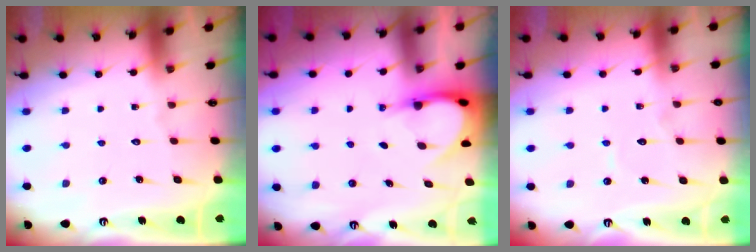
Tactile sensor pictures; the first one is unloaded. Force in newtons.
{"total": 4.0, "press": 4.0, "slide": 0.4}
{"total": 3.6, "press": 3.6, "slide": 0.3}